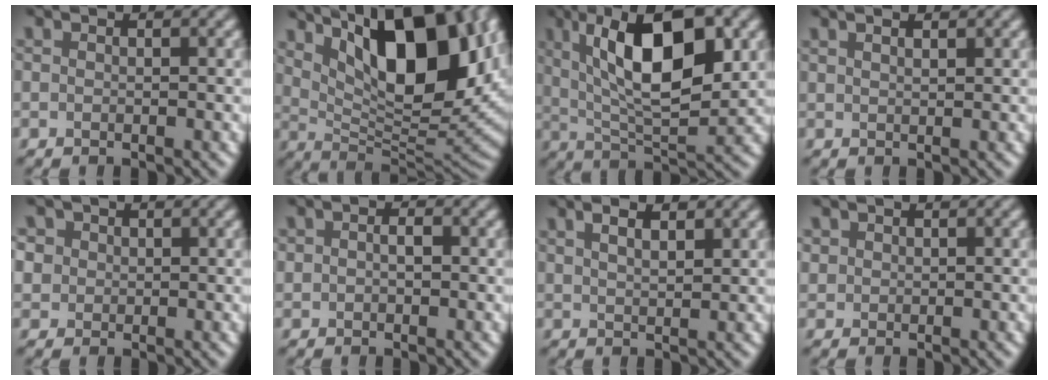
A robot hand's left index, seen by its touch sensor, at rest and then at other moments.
{"total": 14.2, "force": [5.7, 5.6, 11.8], "torque": [-0.184, 0.002, 0.100]}
{"total": 11.1, "force": [3.2, 3.8, 9.9], "torque": [-0.160, 0.006, 0.052]}
{"total": 1.3, "force": [1.0, 0.1, 0.9], "torque": [-0.008, 0.003, 0.012]}
{"total": 4.5, "force": [2.1, 3.5, 1.9], "torque": [-0.059, 0.013, 0.030]}
{"total": 1.7, "force": [0.1, 1.2, 1.2], "torque": [-0.019, 0.008, -0.003]}
{"total": 2.5, "force": [1.6, 0.6, 1.7], "torque": [-0.023, 0.009, 0.023]}
{"total": 0.6, "force": [0.3, 0.6, 0.0], "torque": [-0.002, -0.002, 0.009]}